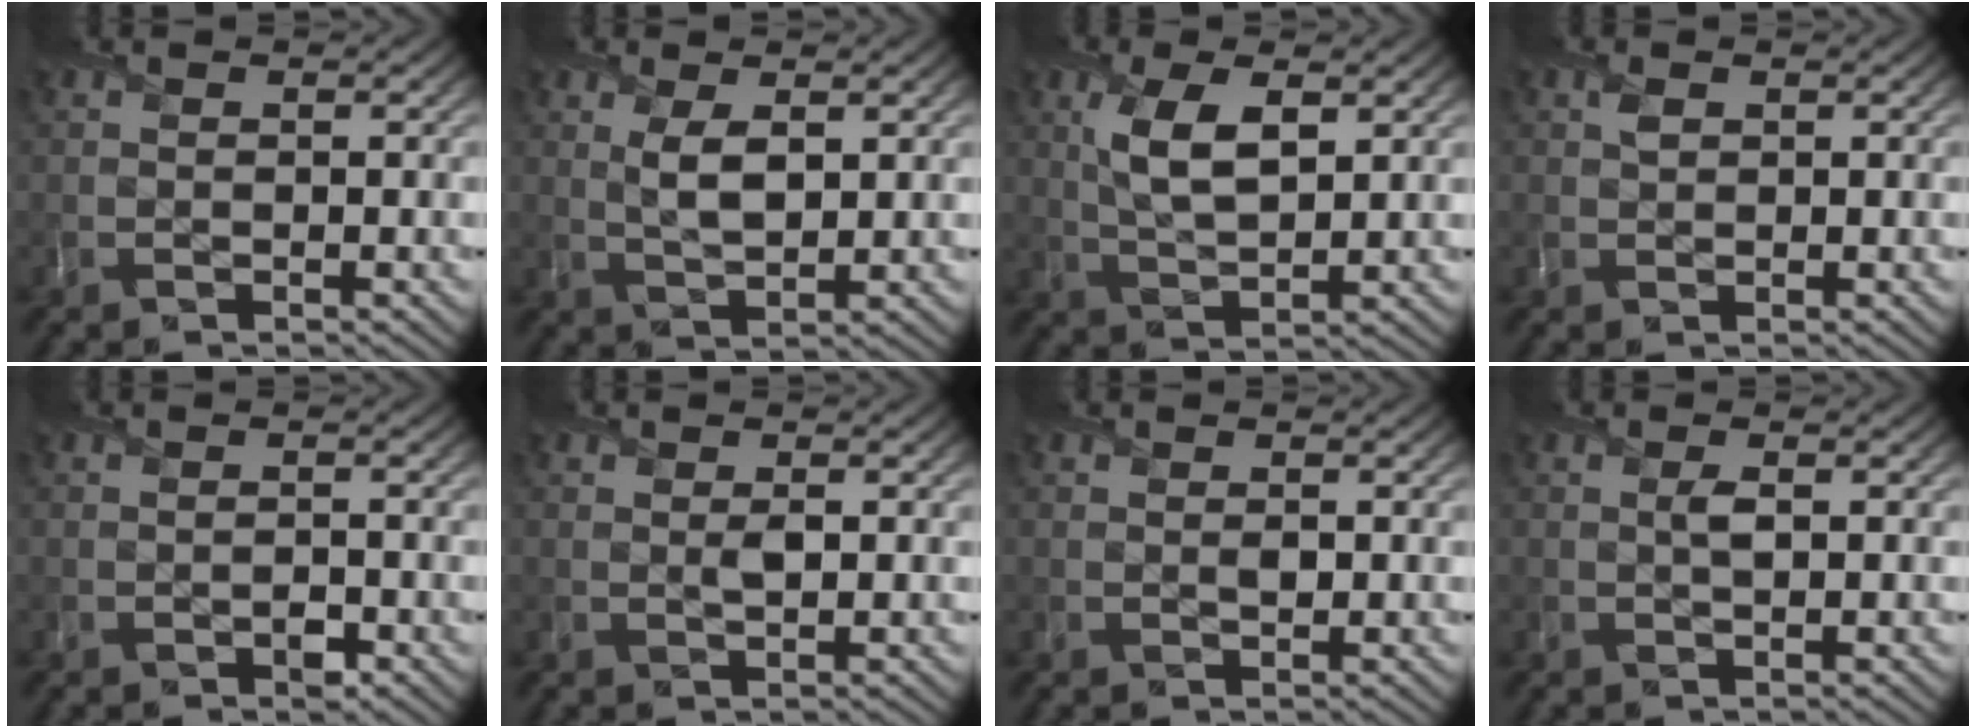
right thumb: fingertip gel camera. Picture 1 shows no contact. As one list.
[{"total": 3.7, "force": [1.2, 1.6, 3.0], "torque": [-0.069, -0.003, 0.027]}, {"total": 6.2, "force": [2.1, 2.6, 5.2], "torque": [-0.114, -0.002, 0.043]}, {"total": 1.1, "force": [0.7, 0.7, 0.6], "torque": [-0.014, 0.001, 0.013]}, {"total": 1.1, "force": [-0.7, 0.6, 0.5], "torque": [-0.008, -0.004, -0.011]}, {"total": 1.0, "force": [0.2, 0.5, 0.8], "torque": [-0.017, -0.004, 0.006]}, {"total": 0.6, "force": [0.1, 0.4, 0.3], "torque": [-0.006, -0.004, 0.002]}, {"total": 1.0, "force": [0.2, 0.3, 1.0], "torque": [-0.019, 0.001, 0.004]}]